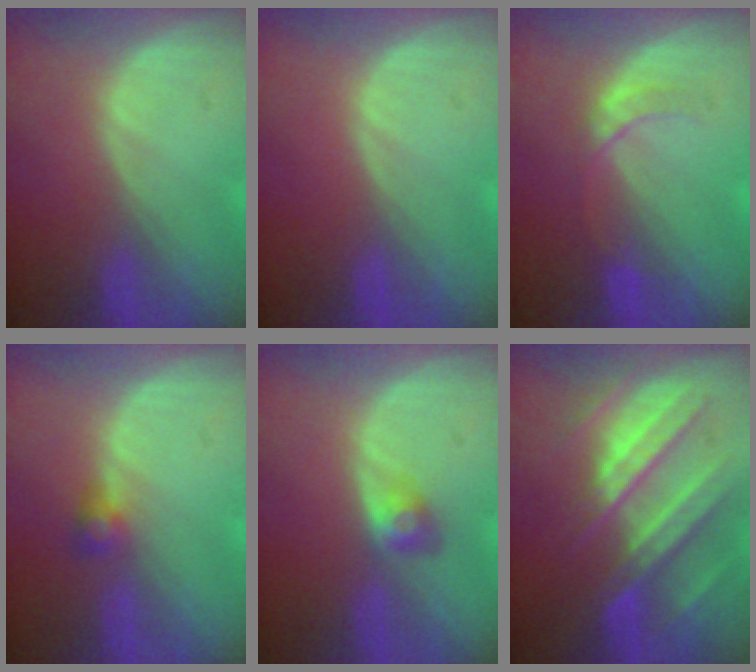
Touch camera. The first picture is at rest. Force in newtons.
{"total": 0.0}
{"total": 3.0, "press": 3.0, "slide": 0.3}
{"total": 2.5, "press": 2.5, "slide": 0.5}
{"total": 3.0, "press": 2.5, "slide": 1.5}
{"total": 10.6, "press": 9.4, "slide": 4.8}